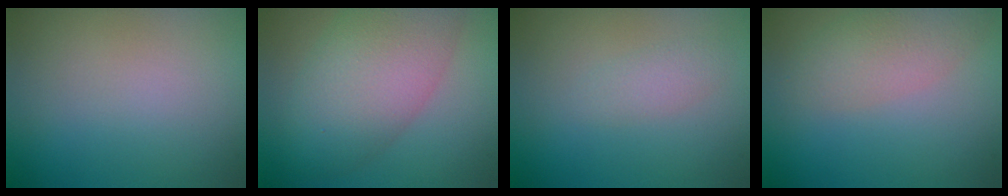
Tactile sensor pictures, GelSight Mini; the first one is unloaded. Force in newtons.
{"total": 7.4, "press": 7.4, "slide": 0.2}
{"total": 1.2, "press": 1.2, "slide": 0.0}
{"total": 3.2, "press": 3.2, "slide": 0.1}